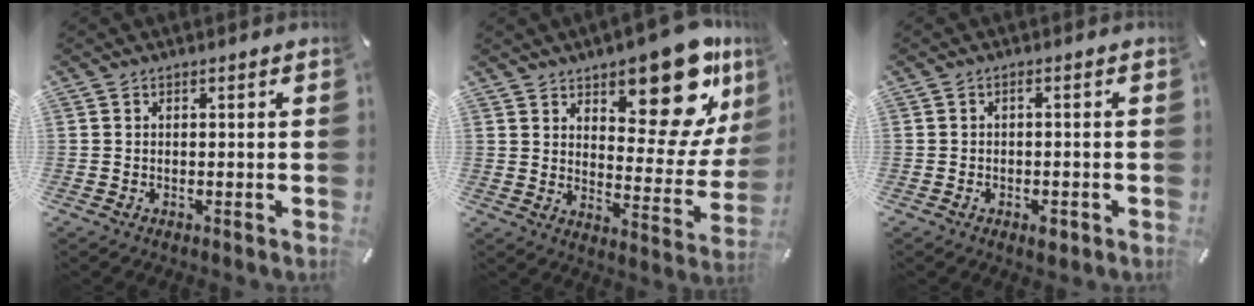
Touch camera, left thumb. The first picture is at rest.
{"total": 18.5, "force": [13.2, 7.3, 10.7], "torque": [-0.127, -0.113, 0.218]}
{"total": 2.4, "force": [-0.9, 1.3, 1.9], "torque": [-0.032, 0.006, -0.017]}